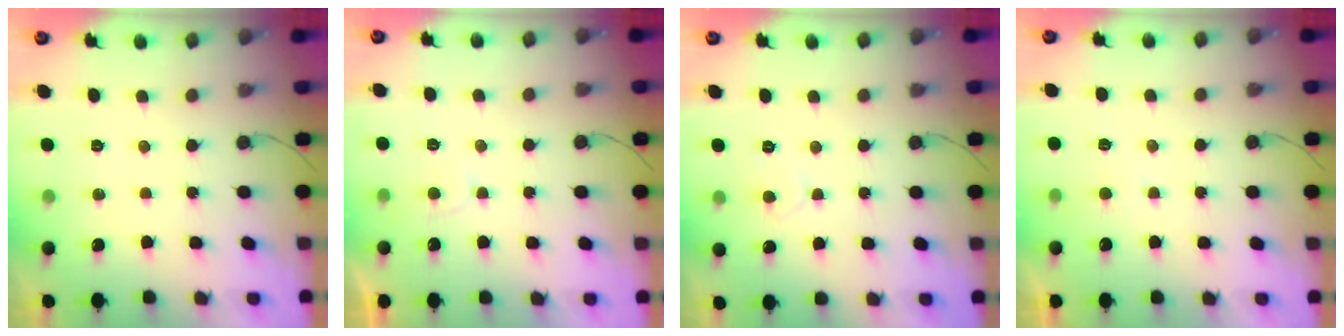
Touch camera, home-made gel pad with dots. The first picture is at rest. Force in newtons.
{"total": 5.0, "press": 5.0, "slide": 0.6}
{"total": 4.5, "press": 4.4, "slide": 0.4}
{"total": 2.9, "press": 2.8, "slide": 0.3}